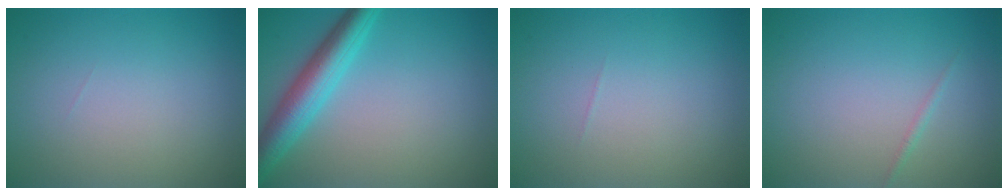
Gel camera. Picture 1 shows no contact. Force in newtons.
{"total": 5.0, "press": 5.0, "slide": 0.2}
{"total": 0.0}
{"total": 0.6, "press": 0.6, "slide": 0.1}